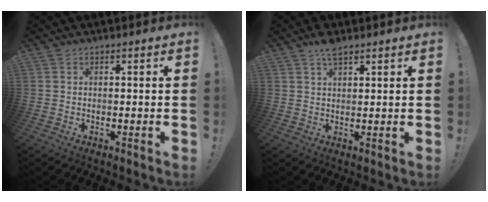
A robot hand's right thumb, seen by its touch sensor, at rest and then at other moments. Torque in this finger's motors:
{"motor_torque": [0.10, 0.08, -0.02, -0.23, 0.12]}